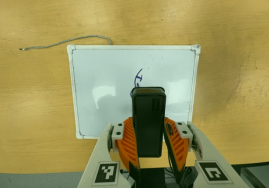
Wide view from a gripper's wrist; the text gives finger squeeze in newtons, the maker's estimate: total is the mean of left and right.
{"total": 6.7, "left": 5.8, "right": 7.7}